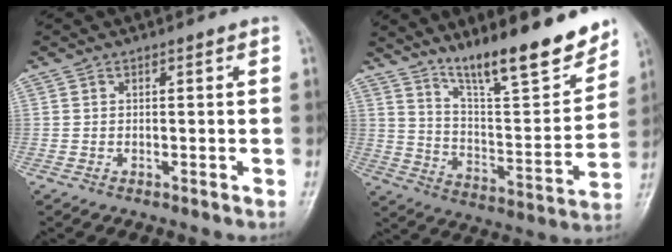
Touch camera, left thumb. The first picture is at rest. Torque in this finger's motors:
{"motor_torque": [0.56, 0.25, 1.39, -1.37, 0.14]}